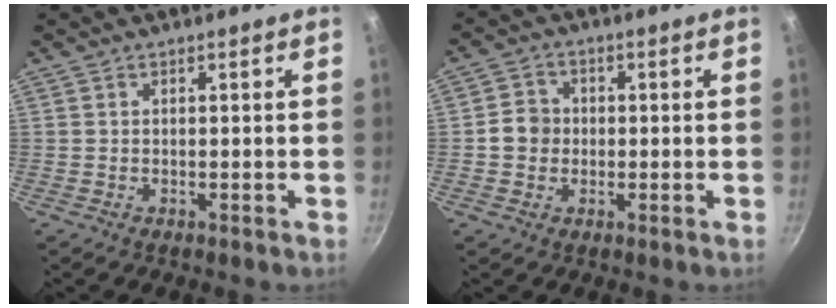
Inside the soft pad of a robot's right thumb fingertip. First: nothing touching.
{"total": 4.8, "force": [-0.4, 4.4, 1.9], "torque": [-0.009, 0.012, -0.017]}